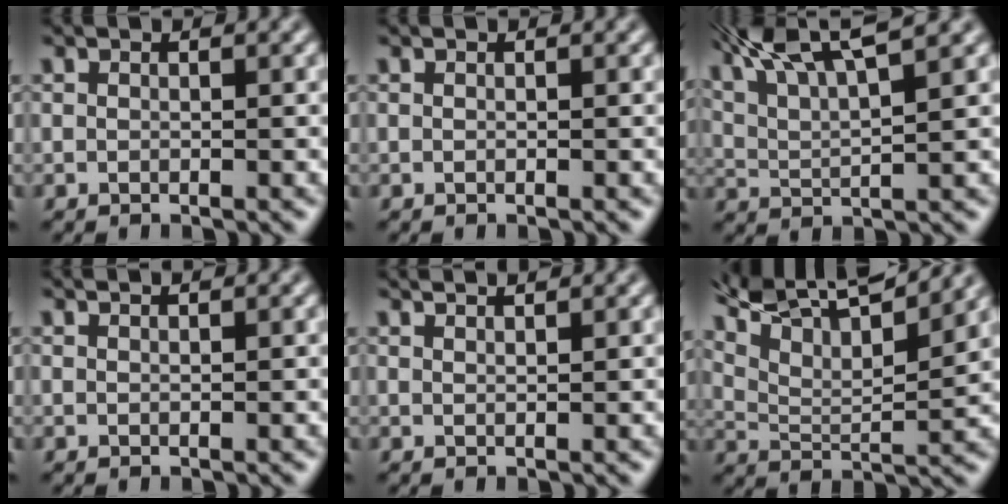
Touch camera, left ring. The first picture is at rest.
{"total": 0.0}
{"total": 8.7, "force": [5.7, 2.2, 6.1], "torque": [-0.117, 0.037, 0.075]}
{"total": 1.5, "force": [1.3, 0.4, 0.6], "torque": [-0.003, 0.012, -0.002]}
{"total": 2.7, "force": [2.2, 0.8, 1.3], "torque": [-0.009, 0.025, 0.009]}
{"total": 10.8, "force": [7.3, 3.1, 7.2], "torque": [-0.150, 0.026, 0.117]}